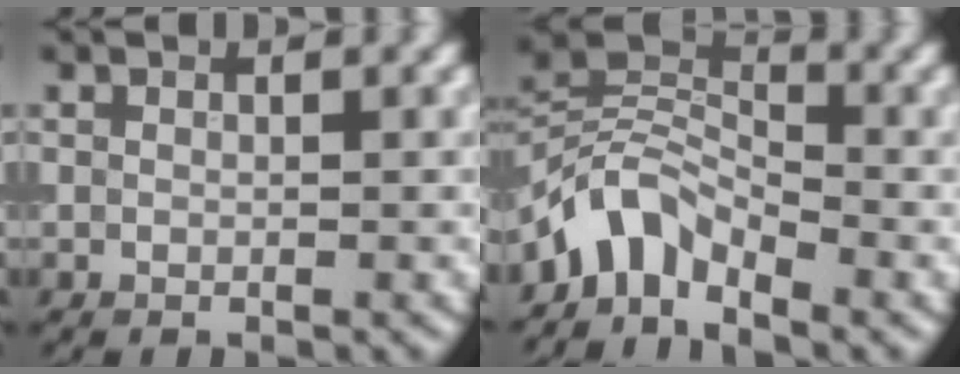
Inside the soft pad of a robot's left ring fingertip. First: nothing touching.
{"total": 4.2, "force": [-3.2, 2.1, 1.9], "torque": [-0.031, 0.010, -0.073]}